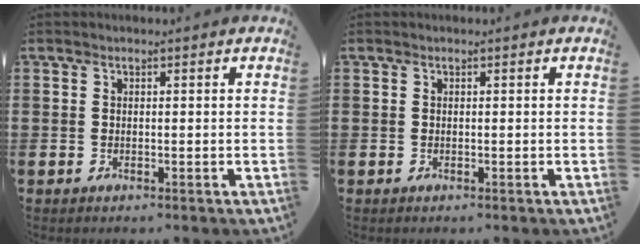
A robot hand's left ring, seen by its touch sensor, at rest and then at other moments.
{"total": 0.0}